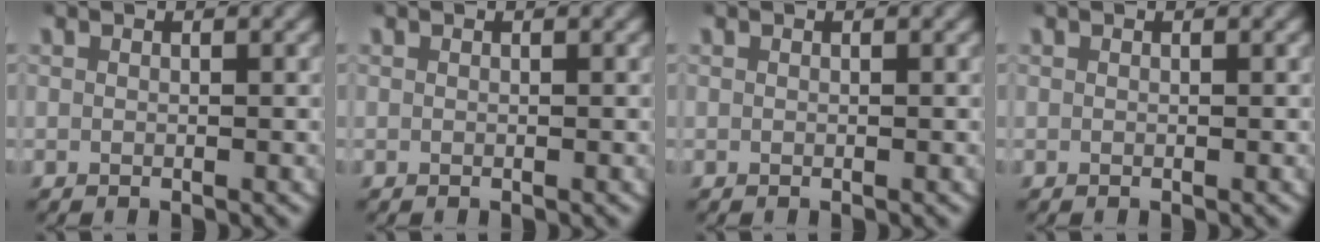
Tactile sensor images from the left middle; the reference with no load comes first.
{"total": 0.0}
{"total": 0.0}
{"total": 0.0}